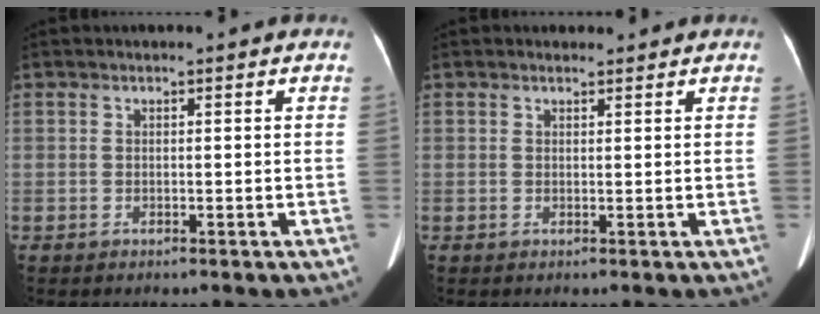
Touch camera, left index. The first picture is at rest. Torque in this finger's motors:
{"motor_torque": [-0.30, -0.23, -0.28, -0.02]}